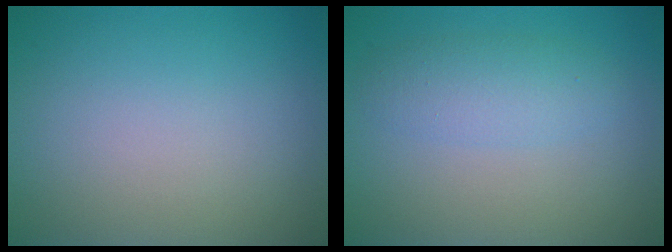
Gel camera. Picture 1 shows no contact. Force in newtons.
{"total": 2.8, "press": 2.8, "slide": 0.0}